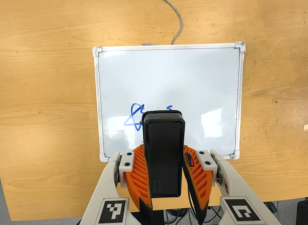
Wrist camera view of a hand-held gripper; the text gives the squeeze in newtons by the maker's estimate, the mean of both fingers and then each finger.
{"total": 6.8, "left": 6.2, "right": 7.4}